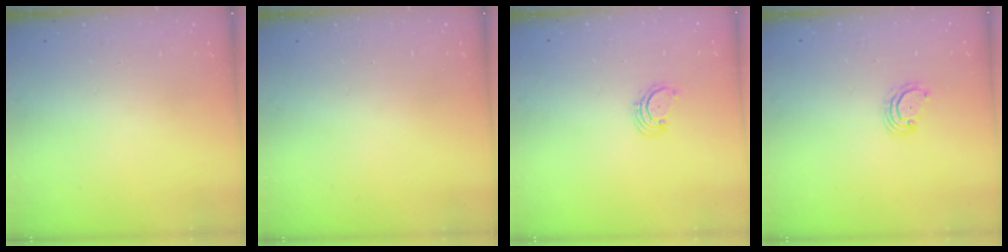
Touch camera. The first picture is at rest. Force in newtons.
{"total": 0.0}
{"total": 1.7, "press": 1.7, "slide": 0.2}
{"total": 3.0, "press": 3.0, "slide": 0.2}